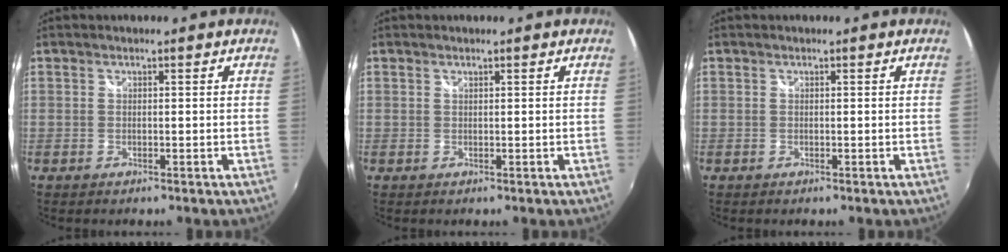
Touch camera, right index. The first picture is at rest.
{"total": 0.0}
{"total": 0.0}